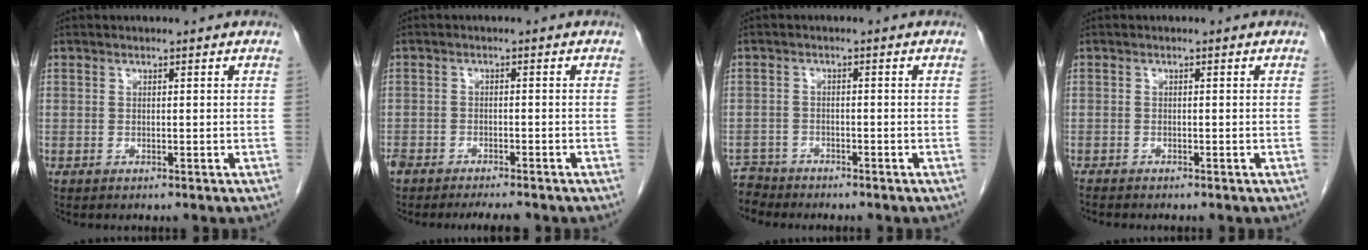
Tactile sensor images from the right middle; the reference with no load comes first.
{"total": 6.3, "force": [-5.5, 1.6, 2.7], "torque": [-0.045, -0.006, -0.087]}
{"total": 3.6, "force": [-3.4, 0.8, -1.0], "torque": [0.019, -0.009, -0.065]}
{"total": 1.8, "force": [-1.7, 0.1, 0.8], "torque": [-0.017, -0.006, -0.025]}